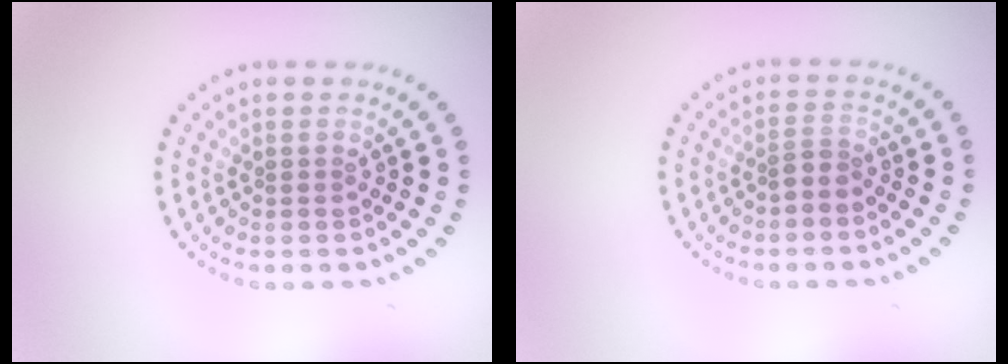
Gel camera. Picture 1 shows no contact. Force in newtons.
{"total": 1.4, "press": 0.9, "slide": 1.1}